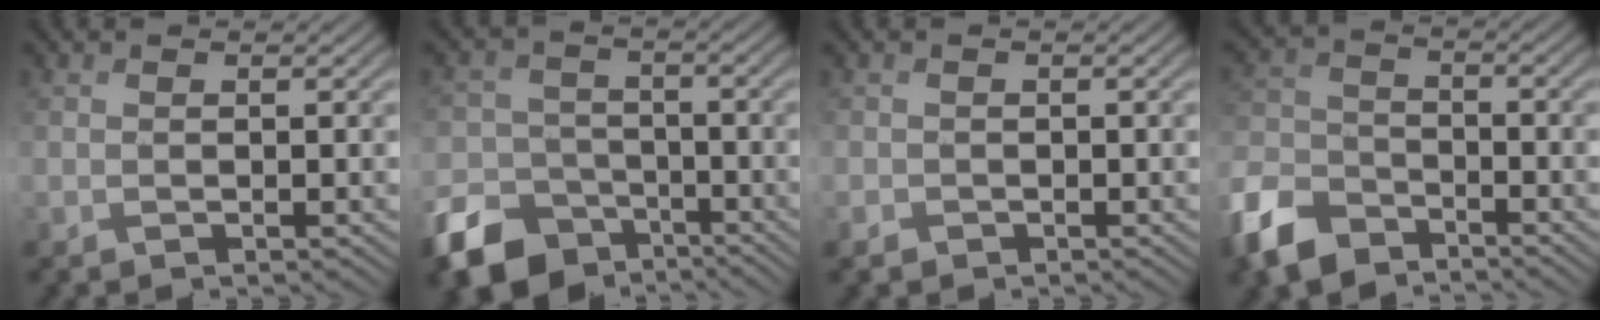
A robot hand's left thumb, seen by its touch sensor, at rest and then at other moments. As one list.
[{"total": 10.3, "force": [-6.8, 6.6, 3.9], "torque": [-0.099, -0.024, -0.134]}, {"total": 1.3, "force": [-0.9, 1.0, -0.2], "torque": [0.006, -0.005, -0.023]}, {"total": 9.2, "force": [-6.8, 4.9, 3.9], "torque": [-0.105, -0.014, -0.155]}]